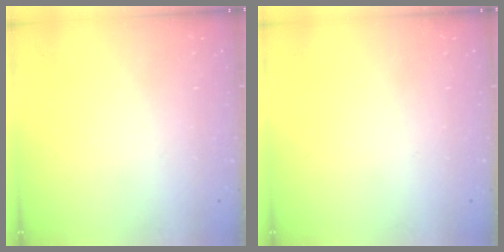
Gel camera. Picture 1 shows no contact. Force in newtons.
{"total": 0.0}